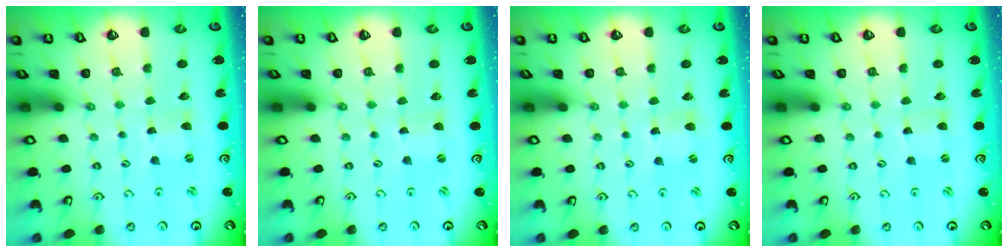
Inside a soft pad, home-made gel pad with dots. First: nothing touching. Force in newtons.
{"total": 0.0}
{"total": 1.3, "press": 1.2, "slide": 0.2}
{"total": 0.6, "press": 0.6, "slide": 0.0}